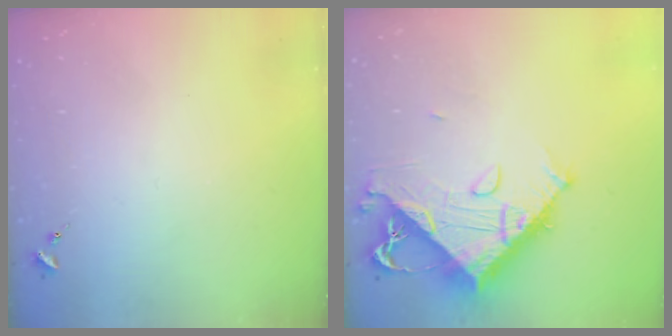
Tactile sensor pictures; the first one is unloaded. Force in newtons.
{"total": 13.1, "press": 13.0, "slide": 1.5}